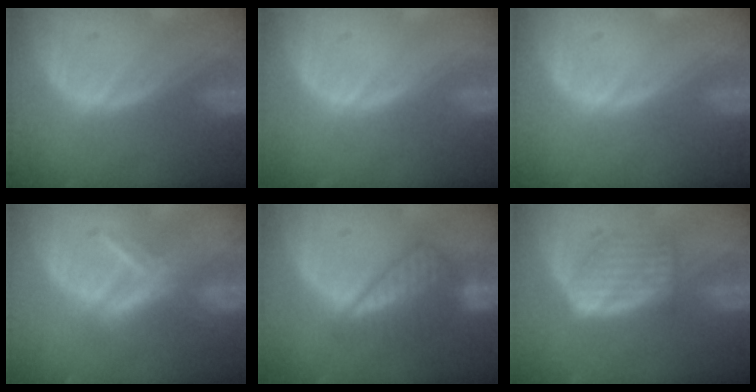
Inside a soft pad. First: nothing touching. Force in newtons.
{"total": 0.0}
{"total": 0.0}
{"total": 5.6, "press": 5.4, "slide": 1.1}
{"total": 6.3, "press": 6.1, "slide": 1.4}
{"total": 5.9, "press": 5.3, "slide": 2.6}